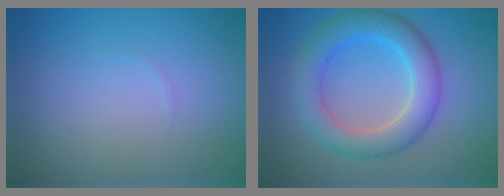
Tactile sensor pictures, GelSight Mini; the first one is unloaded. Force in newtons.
{"total": 5.2, "press": 5.2, "slide": 0.1}